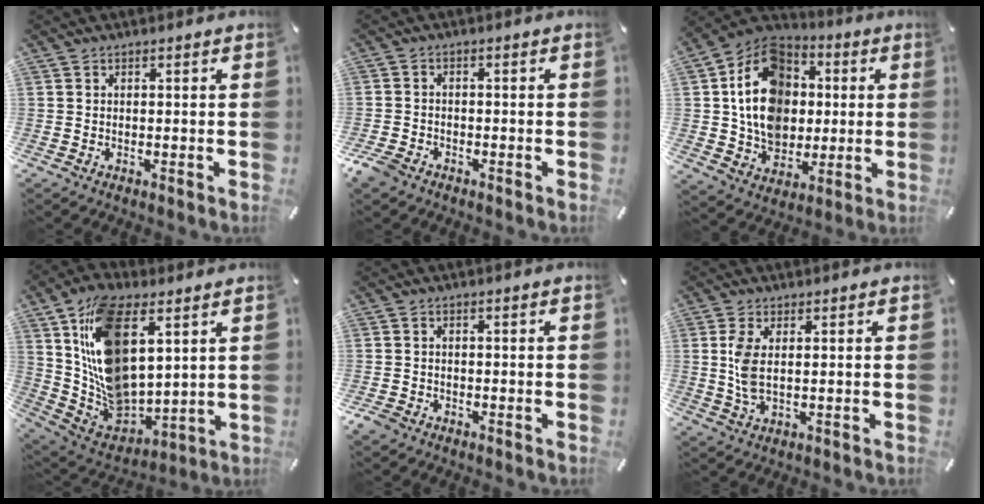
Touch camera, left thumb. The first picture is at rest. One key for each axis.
{"total": 3.4, "fx": -2.5, "fy": 1.9, "fz": 1.2, "tx": -0.038, "ty": 0.009, "tz": -0.052}
{"total": 17.1, "fx": 0.9, "fy": 14.5, "fz": 9.0, "tx": -0.167, "ty": 0.001, "tz": 0.021}
{"total": 19.2, "fx": 7.7, "fy": 11.5, "fz": 13.3, "tx": -0.281, "ty": -0.042, "tz": 0.141}
{"total": 2.2, "fx": -1.5, "fy": 1.5, "fz": 0.7, "tx": -0.018, "ty": 0.006, "tz": -0.032}
{"total": 6.2, "fx": 0.9, "fy": 2.6, "fz": 5.6, "tx": -0.130, "ty": 0.000, "tz": 0.010}